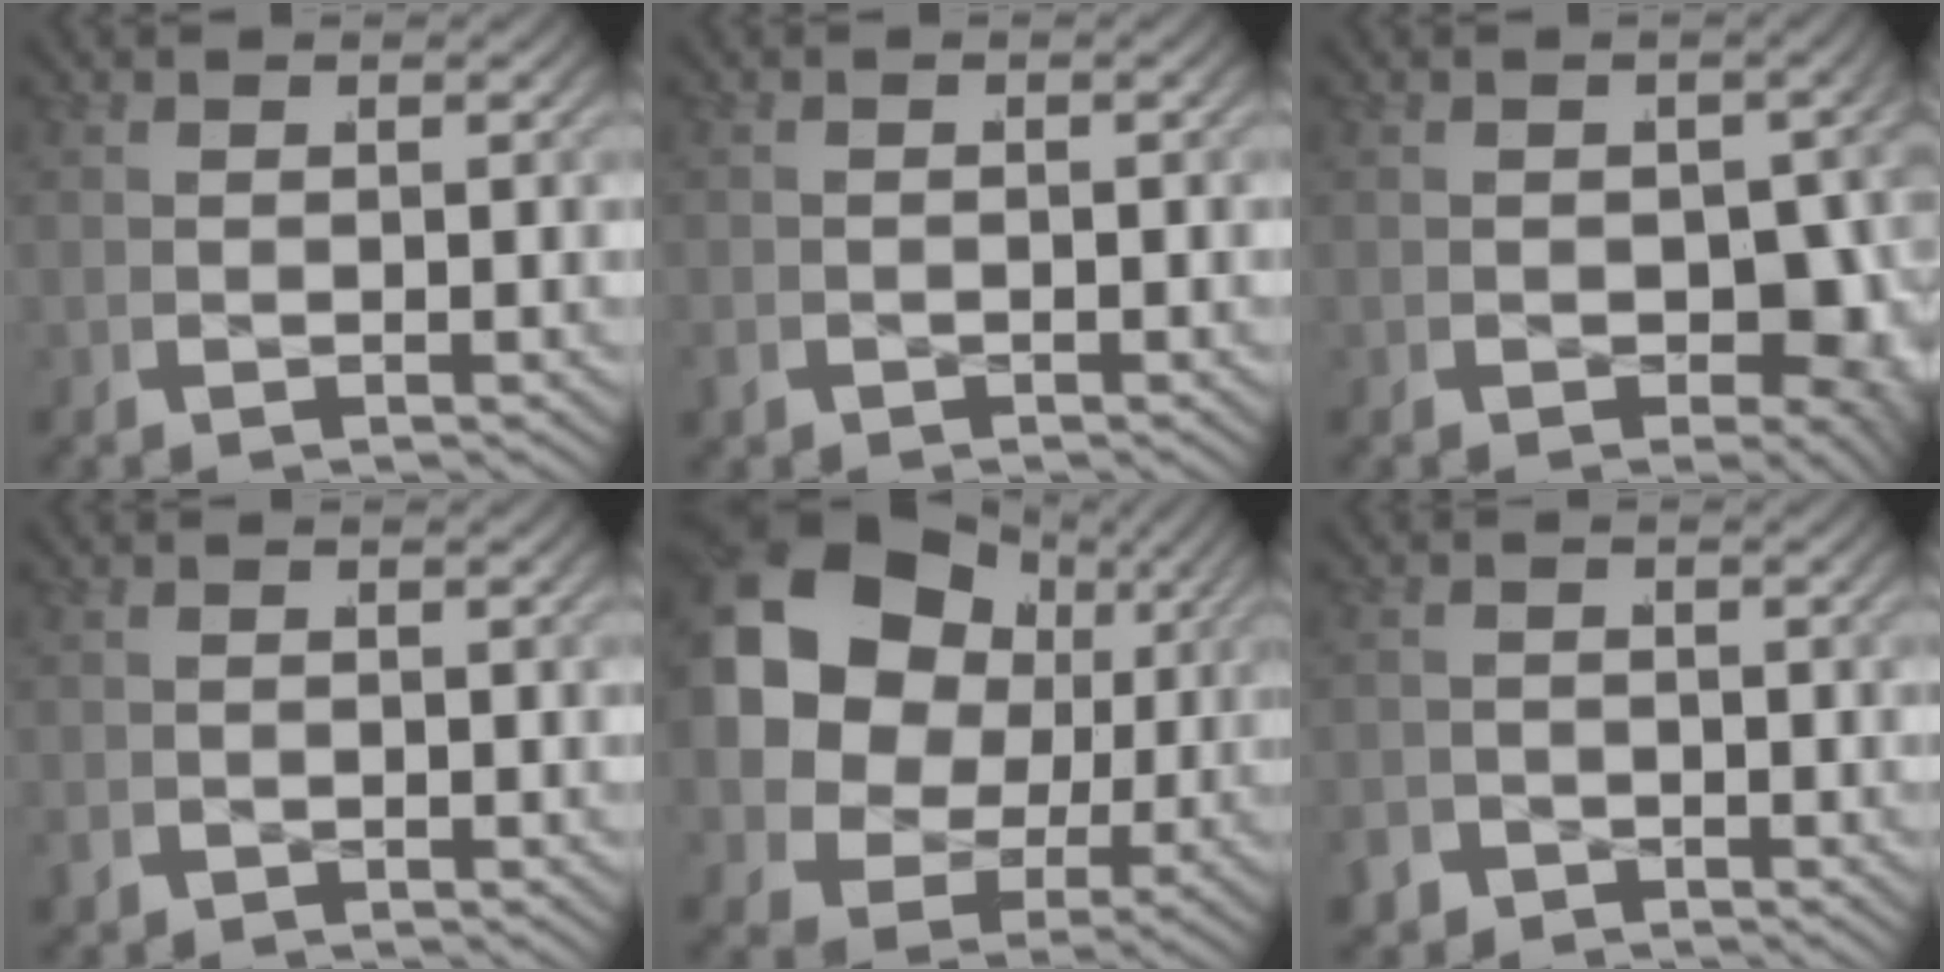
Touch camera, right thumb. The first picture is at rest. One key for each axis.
{"total": 0.7, "fx": -0.6, "fy": 0.4, "fz": 0.0, "tx": 0.001, "ty": 0.000, "tz": -0.011}
{"total": 8.0, "fx": -1.1, "fy": 5.8, "fz": 5.4, "tx": -0.081, "ty": -0.049, "tz": 0.011}
{"total": 1.2, "fx": -0.9, "fy": 0.8, "fz": 0.0, "tx": -0.002, "ty": -0.003, "tz": -0.014}
{"total": 17.1, "fx": 1.7, "fy": 12.9, "fz": 11.1, "tx": -0.258, "ty": -0.031, "tz": 0.030}
{"total": 3.0, "fx": -2.6, "fy": 1.6, "fz": -0.1, "tx": 0.005, "ty": -0.014, "tz": -0.041}